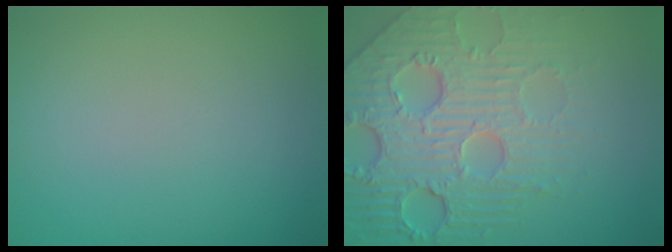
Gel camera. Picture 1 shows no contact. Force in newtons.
{"total": 8.1, "press": 5.8, "slide": 5.7}